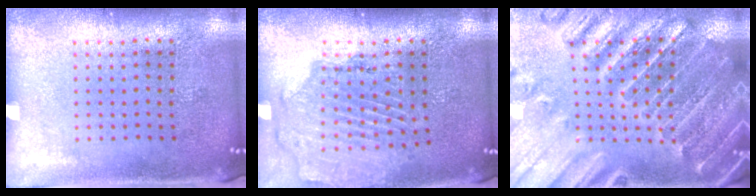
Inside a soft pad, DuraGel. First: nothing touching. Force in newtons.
{"total": 1.6, "press": 1.5, "slide": 0.3}
{"total": 2.7, "press": 2.7, "slide": 0.4}